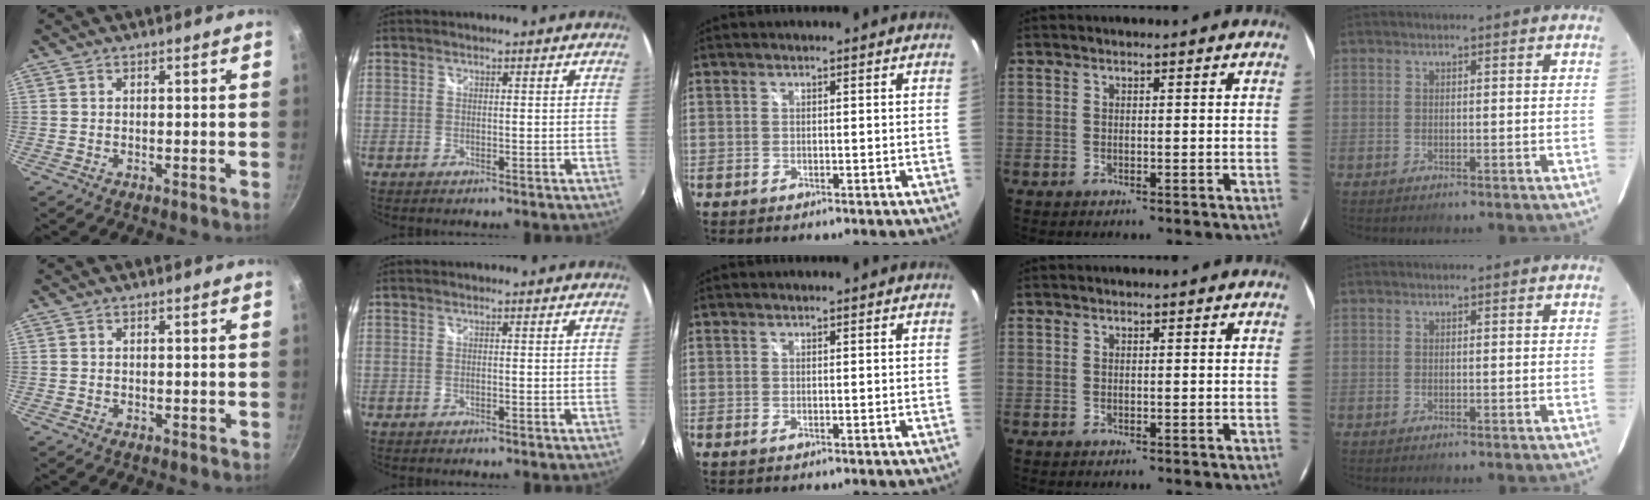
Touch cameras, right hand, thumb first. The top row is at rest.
{}